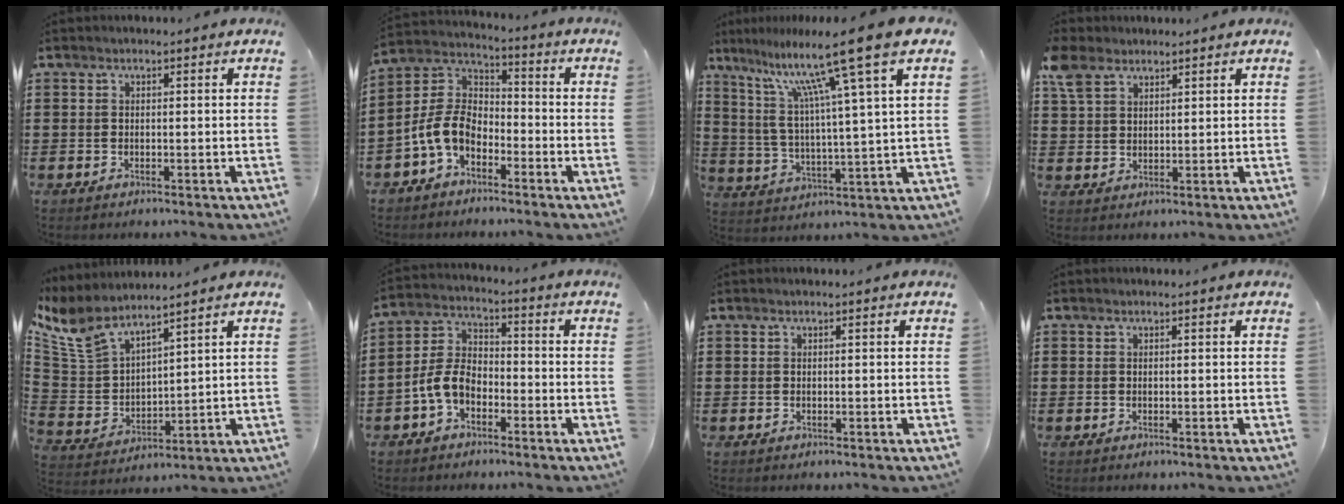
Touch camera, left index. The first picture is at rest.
{"total": 7.4, "force": [-3.9, 4.6, 4.4], "torque": [-0.124, -0.001, -0.086]}
{"total": 13.0, "force": [8.7, -0.6, 9.7], "torque": [-0.200, -0.049, 0.128]}
{"total": 4.7, "force": [3.4, 2.8, 1.6], "torque": [-0.045, 0.009, 0.066]}
{"total": 8.0, "force": [7.0, 2.3, 3.3], "torque": [-0.095, -0.032, 0.128]}
{"total": 6.0, "force": [-3.4, 3.5, 3.5], "torque": [-0.100, 0.004, -0.076]}
{"total": 0.0}
{"total": 0.0}